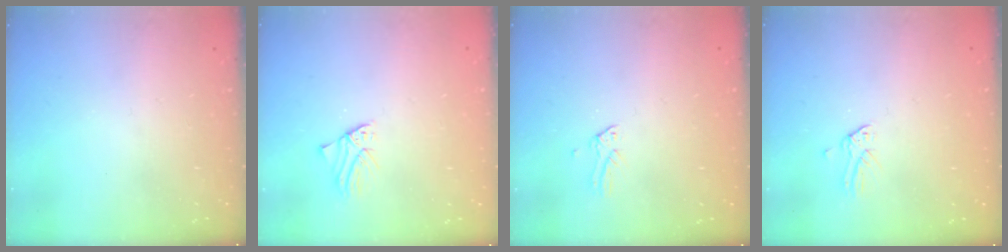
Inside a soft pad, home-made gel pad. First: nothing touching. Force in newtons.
{"total": 0.7, "press": 0.7, "slide": 0.1}
{"total": 0.0}
{"total": 0.0}